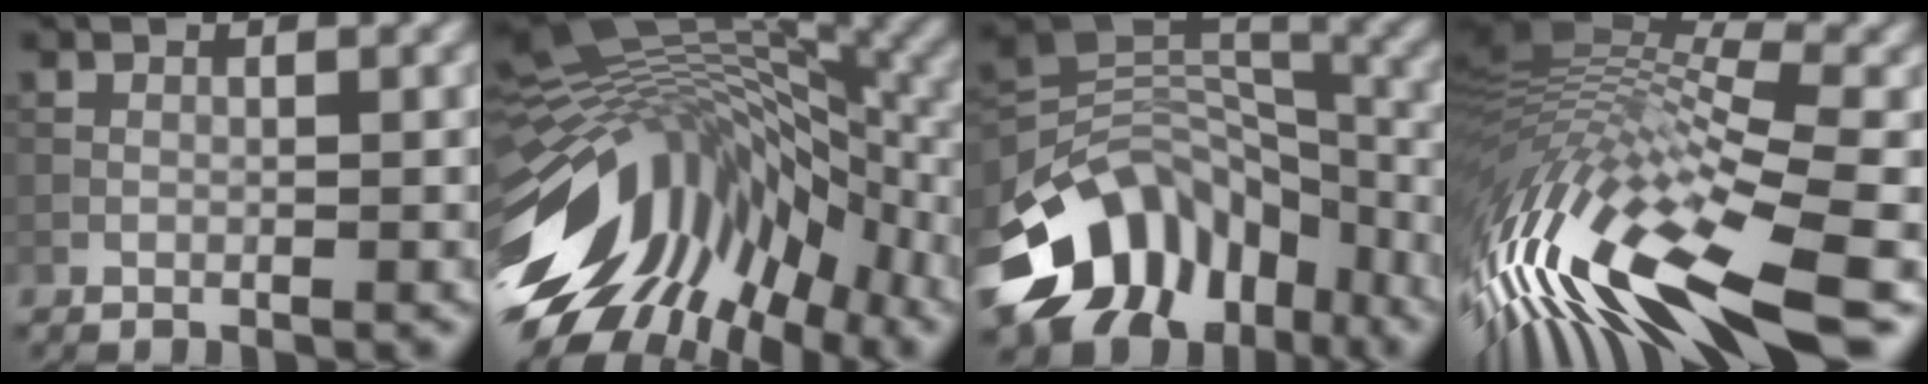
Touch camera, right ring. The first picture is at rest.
{"total": 16.7, "force": [-5.1, 9.0, 13.1], "torque": [-0.242, 0.004, -0.091]}
{"total": 12.1, "force": [-6.4, 8.4, 5.8], "torque": [-0.102, 0.013, -0.119]}
{"total": 15.8, "force": [-4.7, 4.5, 14.4], "torque": [-0.275, 0.015, -0.085]}